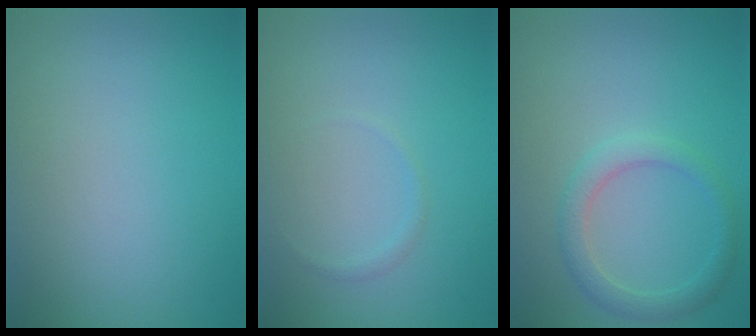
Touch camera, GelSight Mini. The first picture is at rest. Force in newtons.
{"total": 0.6, "press": 0.6, "slide": 0.1}
{"total": 2.3, "press": 2.3, "slide": 0.1}